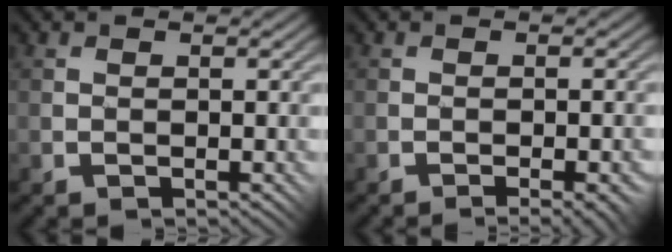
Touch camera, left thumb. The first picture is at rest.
{"total": 2.6, "force": [-2.0, 0.8, 1.4], "torque": [-0.009, 0.007, -0.024]}